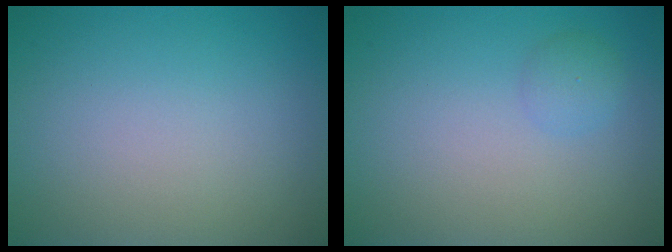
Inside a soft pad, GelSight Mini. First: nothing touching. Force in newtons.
{"total": 1.4, "press": 1.4, "slide": 0.1}